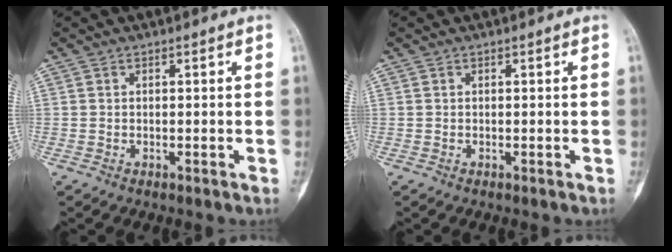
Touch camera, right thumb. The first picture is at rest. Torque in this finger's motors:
{"motor_torque": [0.00, 0.00, 0.11, -0.06, 0.00]}